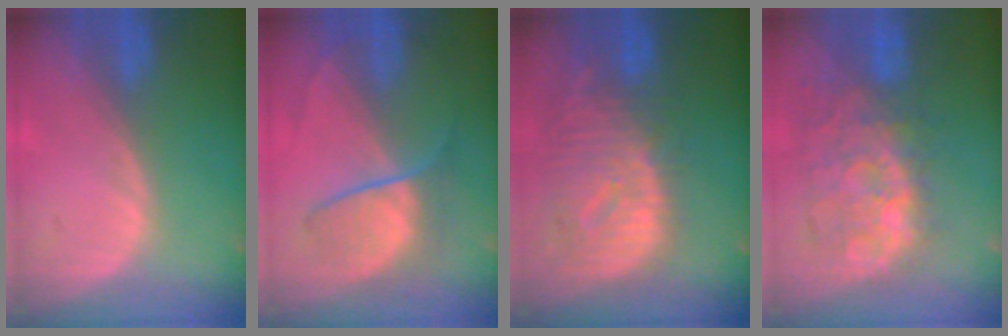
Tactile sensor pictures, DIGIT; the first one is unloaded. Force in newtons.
{"total": 6.3, "press": 6.3, "slide": 0.7}
{"total": 12.6, "press": 10.9, "slide": 6.3}
{"total": 10.3, "press": 9.8, "slide": 3.2}